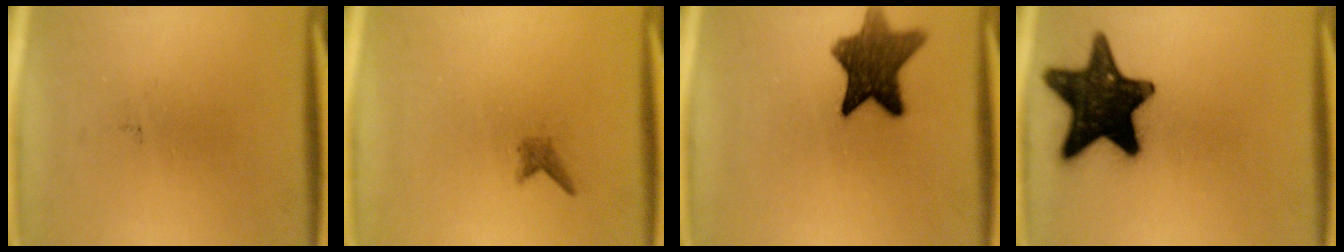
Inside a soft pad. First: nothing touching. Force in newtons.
{"total": 1.0}
{"total": 10.5}
{"total": 18.2}